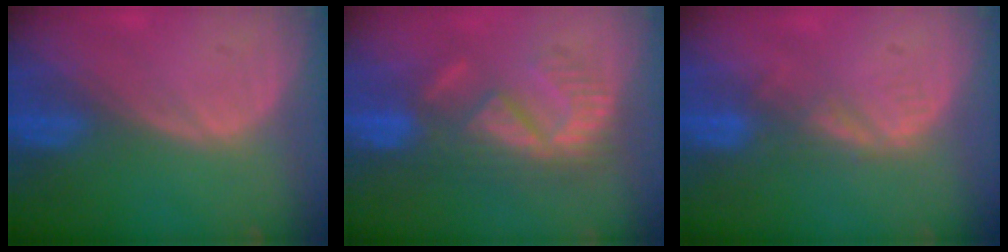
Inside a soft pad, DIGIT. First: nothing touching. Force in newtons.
{"total": 8.3, "press": 8.0, "slide": 2.1}
{"total": 2.8, "press": 2.2, "slide": 1.7}